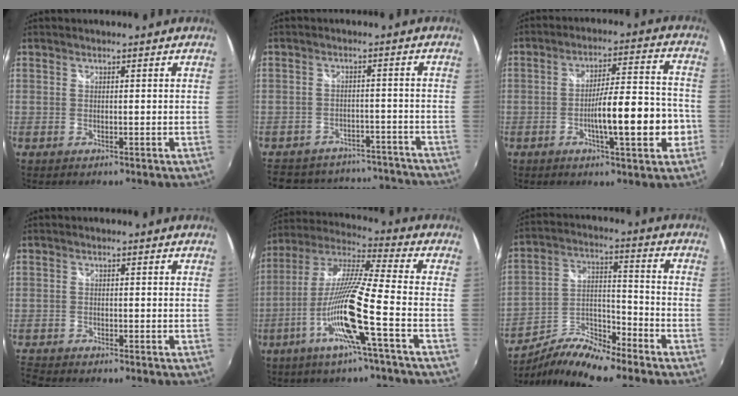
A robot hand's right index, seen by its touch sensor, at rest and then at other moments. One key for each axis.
{"total": 19.9, "fx": -17.3, "fy": 8.3, "fz": 5.3, "tx": -0.118, "ty": 0.055, "tz": -0.206}
{"total": 12.9, "fx": -3.9, "fy": 2.2, "fz": 12.1, "tx": -0.190, "ty": 0.002, "tz": -0.057}
{"total": 3.3, "fx": -3.2, "fy": 0.7, "fz": 0.3, "tx": -0.025, "ty": -0.016, "tz": -0.070}
{"total": 15.8, "fx": -6.8, "fy": -0.7, "fz": 14.3, "tx": -0.263, "ty": -0.023, "tz": -0.134}
{"total": 11.1, "fx": -9.3, "fy": 1.6, "fz": 5.8, "tx": -0.117, "ty": 0.005, "tz": -0.182}